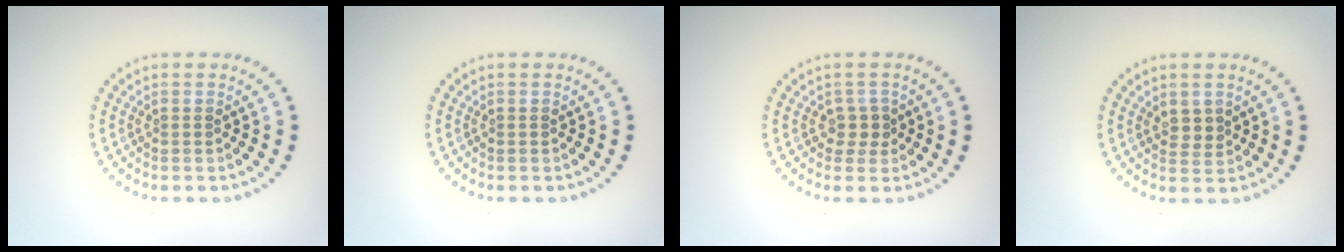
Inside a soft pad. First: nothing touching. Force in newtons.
{"total": 0.0}
{"total": 1.6, "press": 1.3, "slide": 0.9}
{"total": 1.5, "press": 1.3, "slide": 0.8}